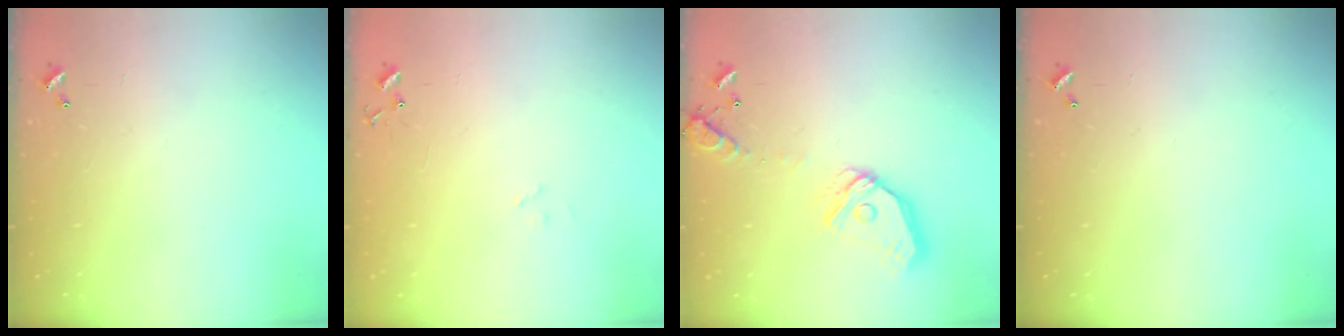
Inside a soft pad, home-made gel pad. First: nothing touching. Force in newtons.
{"total": 7.8, "press": 7.8, "slide": 0.7}
{"total": 15.9, "press": 15.7, "slide": 2.2}
{"total": 0.0}